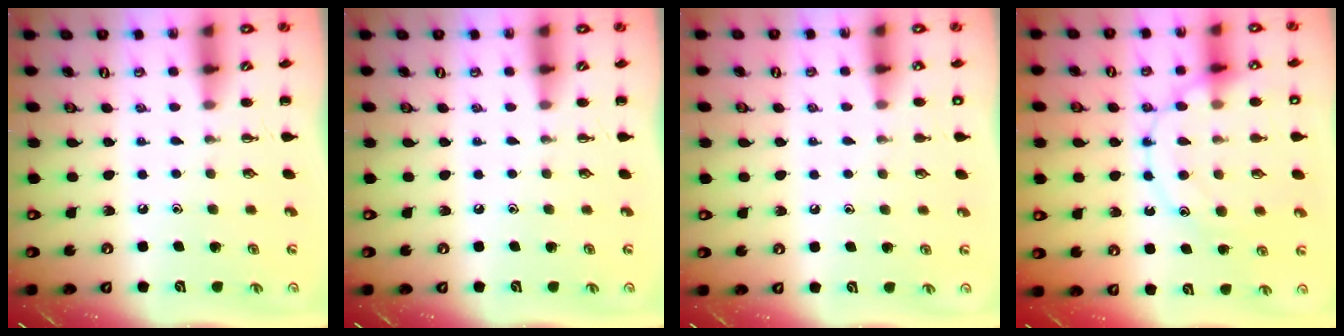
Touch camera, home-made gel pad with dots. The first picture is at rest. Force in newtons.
{"total": 0.0}
{"total": 1.1, "press": 1.1, "slide": 0.2}
{"total": 15.7, "press": 15.7, "slide": 1.2}